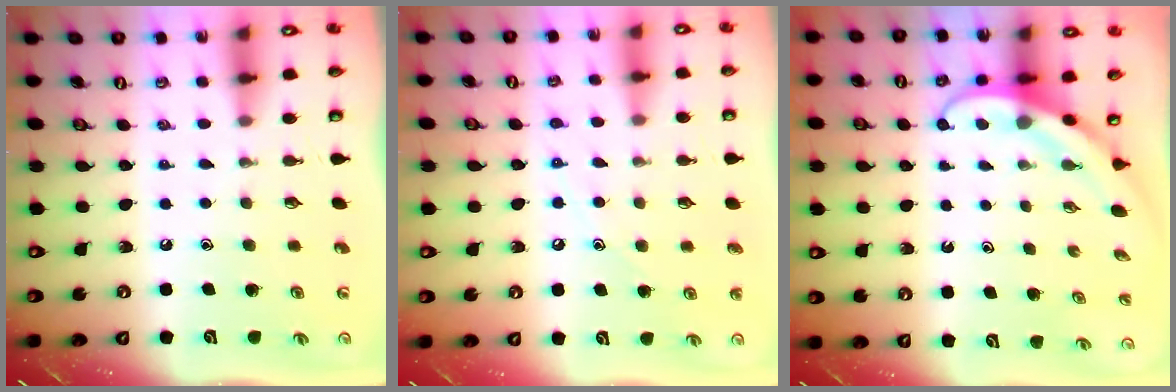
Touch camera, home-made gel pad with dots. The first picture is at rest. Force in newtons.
{"total": 6.5, "press": 6.5, "slide": 0.3}
{"total": 3.8, "press": 3.8, "slide": 0.3}